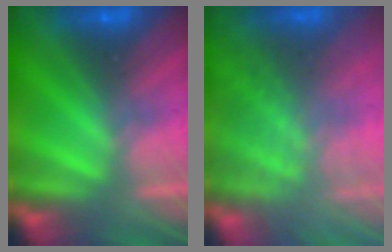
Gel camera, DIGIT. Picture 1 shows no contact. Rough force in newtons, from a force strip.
{"total": 7.1}